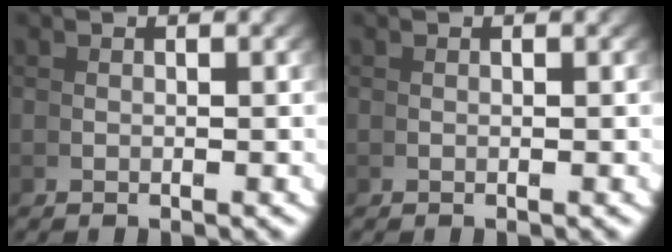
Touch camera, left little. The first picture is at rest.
{"total": 0.0}